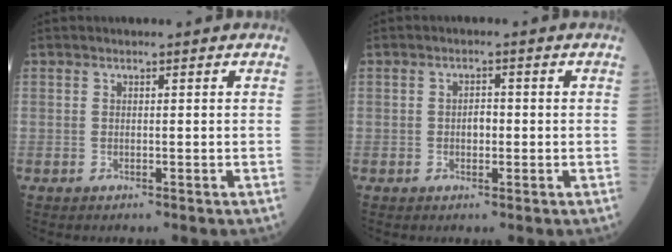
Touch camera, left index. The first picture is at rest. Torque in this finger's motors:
{"motor_torque": [0.30, -0.19, 0.01, 0.02]}